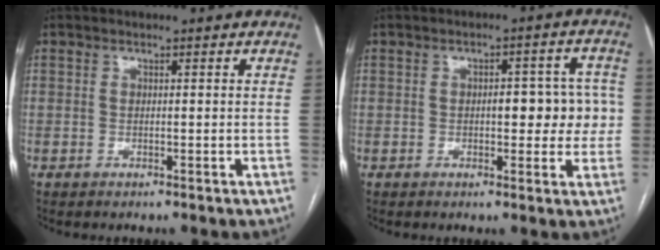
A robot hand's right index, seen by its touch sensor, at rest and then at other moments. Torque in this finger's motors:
{"motor_torque": [0.63, 0.02, 0.36, 0.05]}